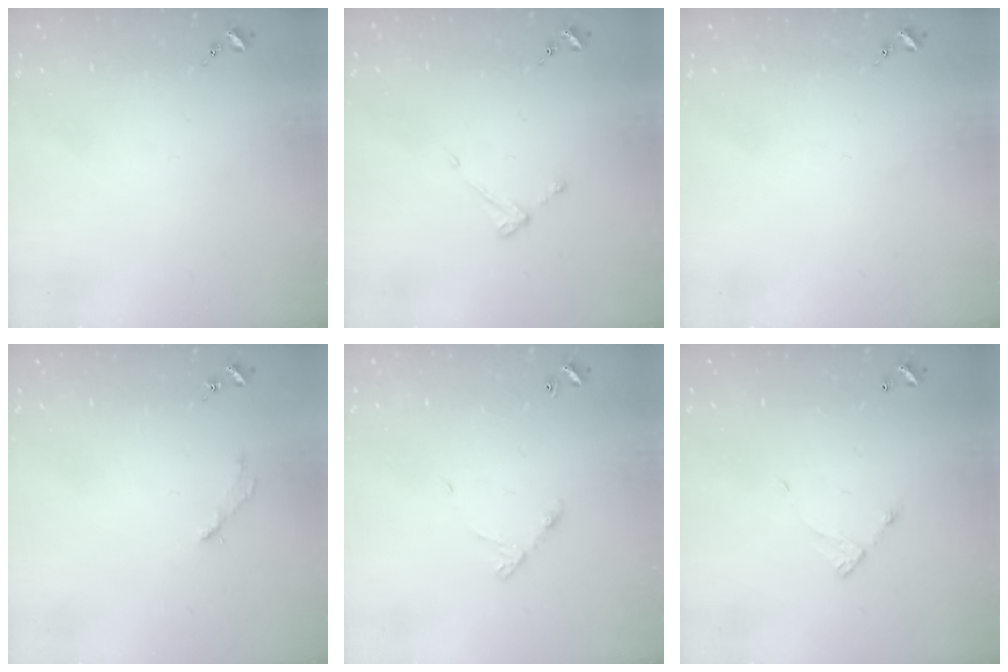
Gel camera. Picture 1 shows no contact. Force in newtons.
{"total": 3.8, "press": 3.8, "slide": 0.3}
{"total": 0.0}
{"total": 2.8, "press": 2.8, "slide": 0.4}
{"total": 6.2, "press": 6.2, "slide": 0.4}
{"total": 4.9, "press": 4.9, "slide": 0.4}